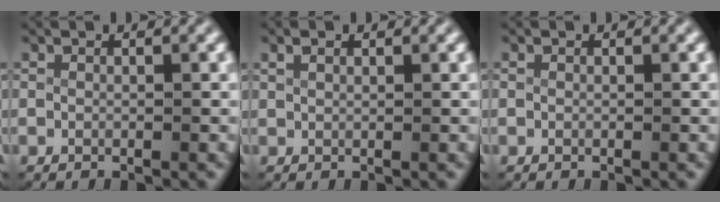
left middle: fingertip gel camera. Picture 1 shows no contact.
{"total": 0.7, "force": [0.6, -0.1, 0.3], "torque": [-0.011, -0.003, 0.018]}
{"total": 0.0}